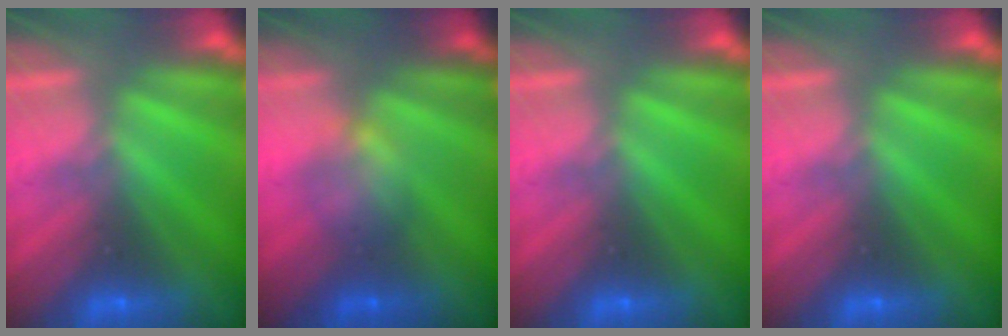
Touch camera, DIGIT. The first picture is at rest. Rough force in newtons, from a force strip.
{"total": 2.1}
{"total": 0.0}
{"total": 0.0}